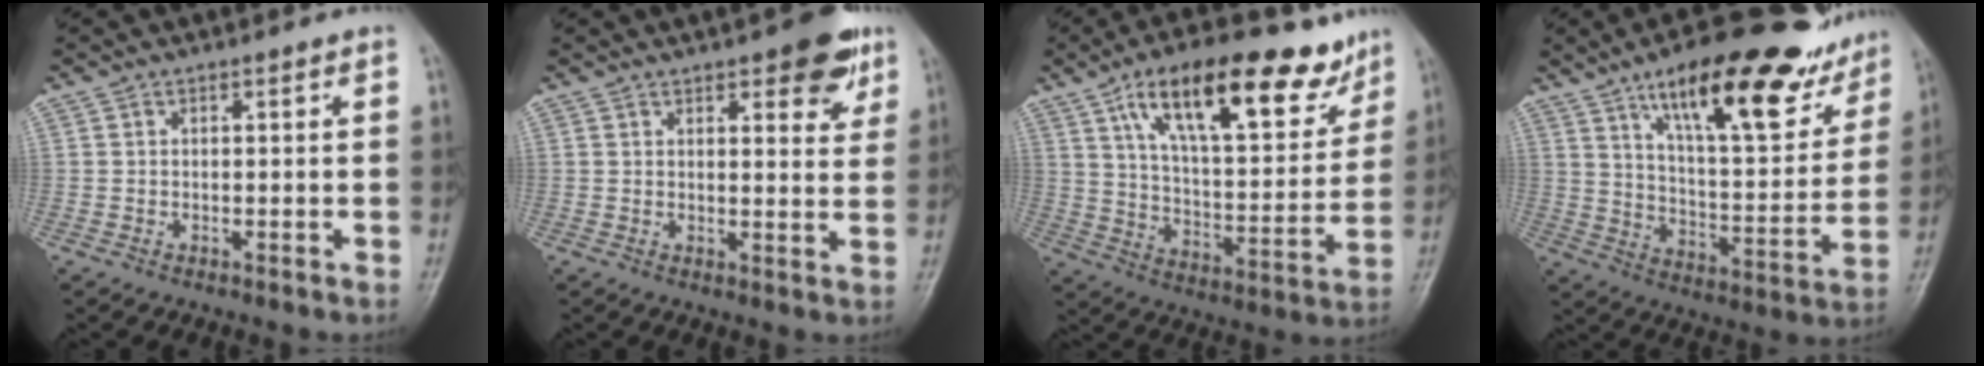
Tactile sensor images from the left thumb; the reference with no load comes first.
{"total": 8.3, "force": [4.8, 3.1, 6.0], "torque": [-0.052, -0.020, 0.057]}
{"total": 23.9, "force": [13.8, 9.4, 17.1], "torque": [-0.223, -0.036, 0.226]}
{"total": 24.5, "force": [15.5, 8.1, 17.2], "torque": [-0.206, -0.049, 0.241]}